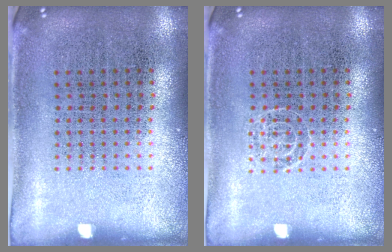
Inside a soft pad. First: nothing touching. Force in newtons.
{"total": 1.0, "press": 1.0, "slide": 0.1}